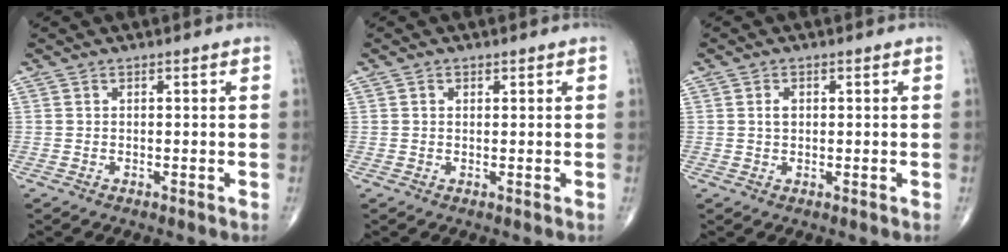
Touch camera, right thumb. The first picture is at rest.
{"total": 0.7, "force": [0.3, 0.6, 0.3], "torque": [-0.003, -0.001, 0.006]}
{"total": 1.7, "force": [0.4, 1.2, 1.2], "torque": [-0.018, 0.001, 0.007]}